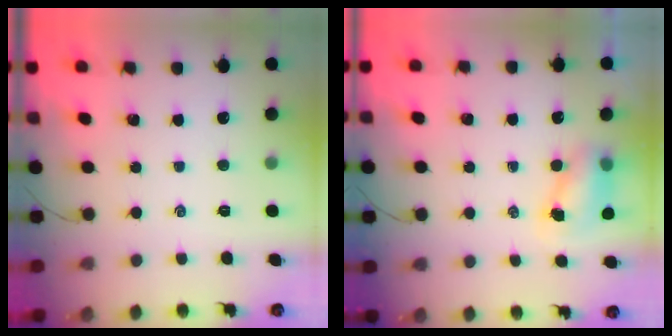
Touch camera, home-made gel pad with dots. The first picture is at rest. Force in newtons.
{"total": 6.7, "press": 6.6, "slide": 1.1}